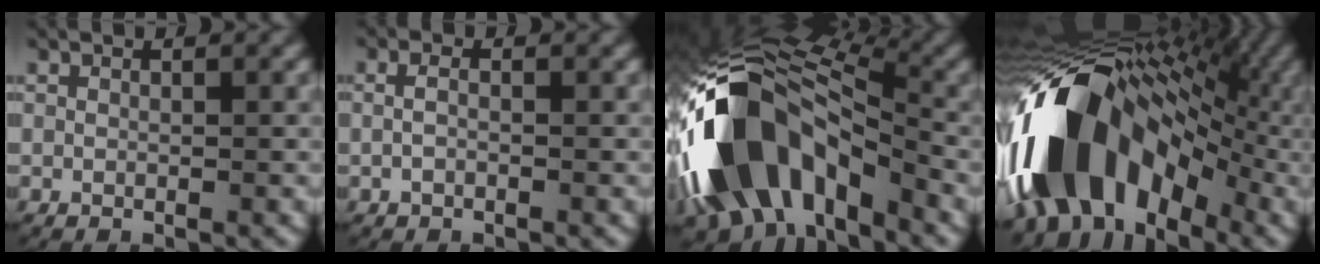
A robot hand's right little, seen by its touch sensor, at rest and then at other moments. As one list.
[{"total": 1.0, "force": [-0.3, 0.5, 0.8], "torque": [-0.017, -0.001, -0.004]}, {"total": 17.3, "force": [-2.8, 11.1, 13.0], "torque": [-0.234, -0.006, -0.051]}, {"total": 23.7, "force": [-1.5, 14.7, 18.5], "torque": [-0.282, 0.008, -0.035]}]